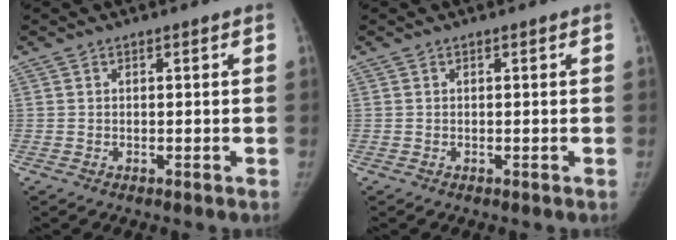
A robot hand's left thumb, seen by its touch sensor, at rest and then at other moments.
{"total": 0.0}